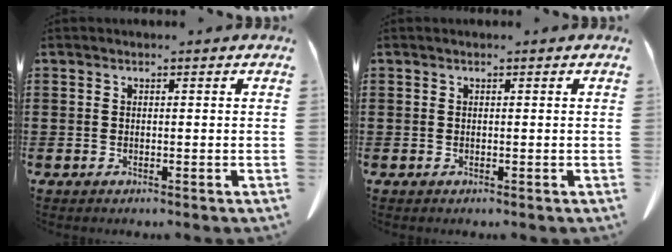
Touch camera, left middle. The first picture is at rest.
{"total": 0.0}